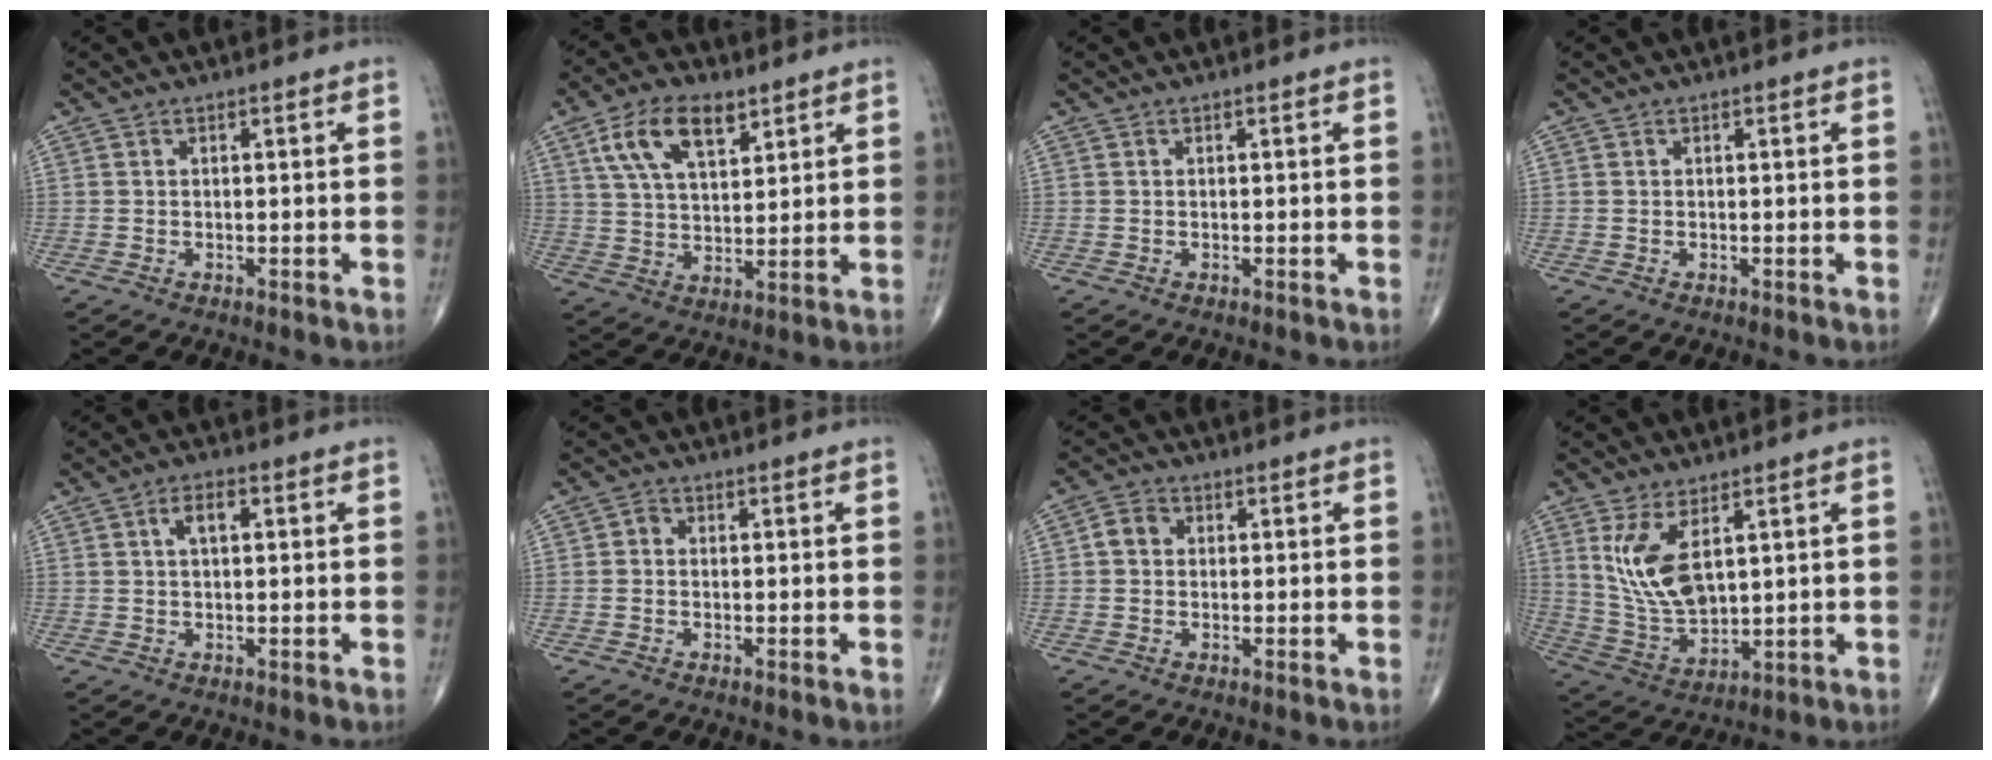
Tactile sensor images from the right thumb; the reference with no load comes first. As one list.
[{"total": 11.4, "force": [5.8, 5.7, 8.0], "torque": [-0.135, -0.015, 0.112]}, {"total": 0.0}, {"total": 0.0}, {"total": 3.6, "force": [1.0, 1.7, 3.0], "torque": [-0.052, 0.008, 0.016]}, {"total": 1.2, "force": [-0.1, 1.0, 0.7], "torque": [-0.004, 0.003, -0.008]}, {"total": 3.1, "force": [0.2, 2.6, 1.7], "torque": [-0.024, 0.009, -0.002]}, {"total": 11.1, "force": [4.1, 5.3, 8.9], "torque": [-0.170, -0.024, 0.096]}]